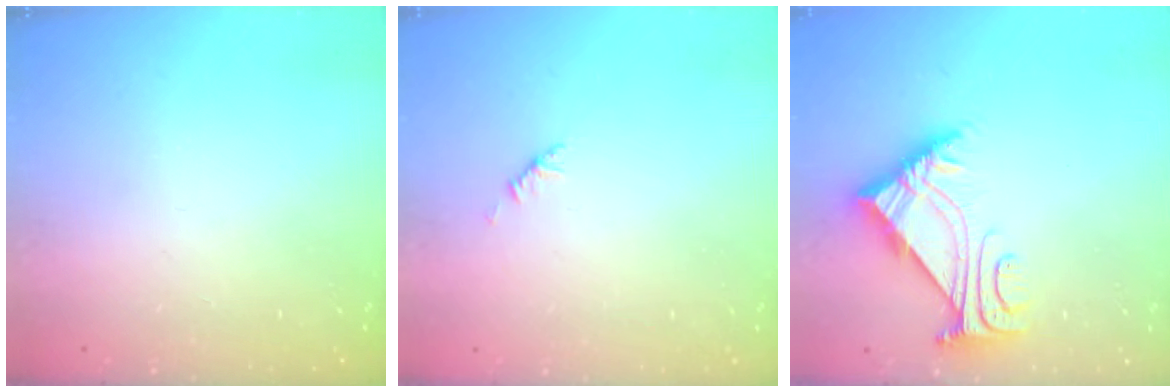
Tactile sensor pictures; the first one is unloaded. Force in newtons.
{"total": 1.9, "press": 1.8, "slide": 0.6}
{"total": 5.2, "press": 5.1, "slide": 0.7}